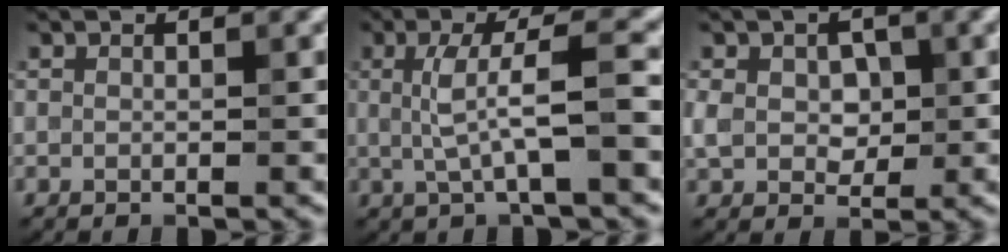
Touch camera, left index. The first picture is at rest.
{"total": 4.5, "force": [0.2, 0.8, 4.4], "torque": [-0.087, 0.006, 0.004]}
{"total": 3.6, "force": [0.2, 2.8, 2.4], "torque": [-0.048, -0.003, 0.001]}